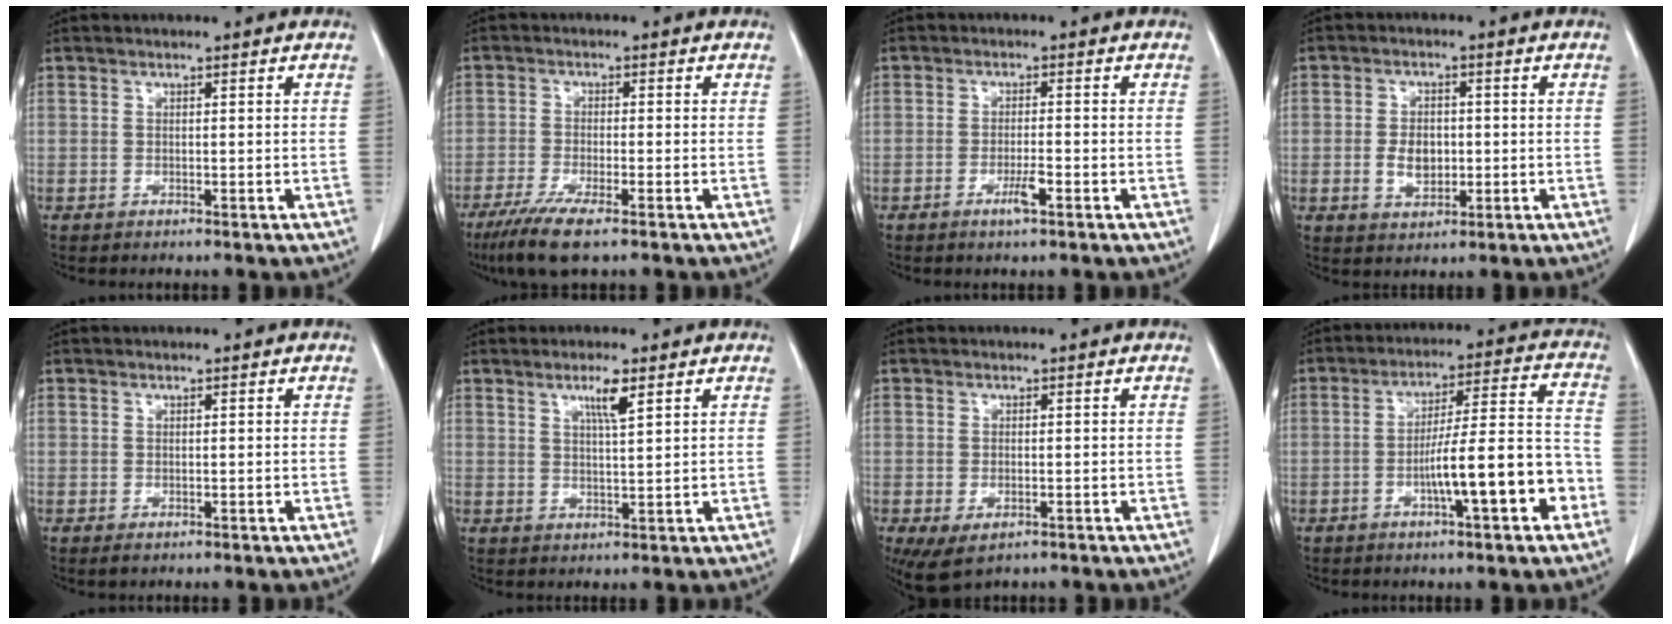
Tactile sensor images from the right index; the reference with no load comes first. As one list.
[{"total": 6.6, "force": [-4.3, 0.7, 4.9], "torque": [-0.095, -0.018, -0.078]}, {"total": 2.9, "force": [-1.5, 0.1, 2.4], "torque": [-0.045, -0.003, -0.027]}, {"total": 4.6, "force": [-0.6, 3.0, 3.5], "torque": [-0.066, 0.005, -0.003]}, {"total": 0.7, "force": [-0.2, 0.6, 0.3], "torque": [-0.003, 0.001, -0.001]}, {"total": 3.8, "force": [2.1, 0.0, 3.1], "torque": [-0.058, -0.004, 0.037]}, {"total": 5.2, "force": [-2.7, 2.6, 3.6], "torque": [-0.068, -0.013, -0.037]}, {"total": 12.7, "force": [-4.6, 1.2, 11.8], "torque": [-0.183, 0.018, -0.068]}]